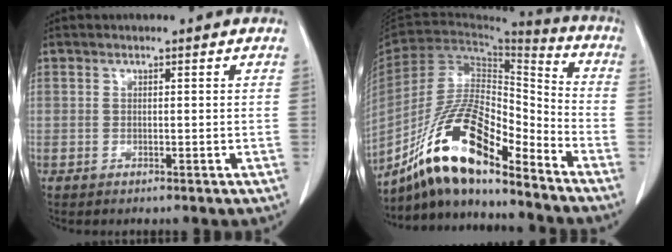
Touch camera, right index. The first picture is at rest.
{"total": 16.9, "force": [-12.2, 3.9, 10.9], "torque": [-0.198, 0.016, -0.220]}